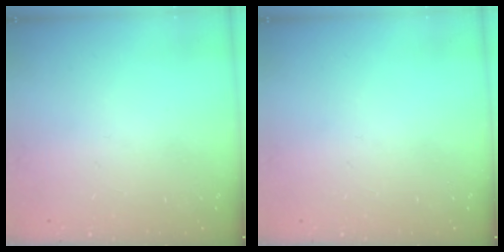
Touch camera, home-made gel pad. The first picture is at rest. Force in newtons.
{"total": 0.0}